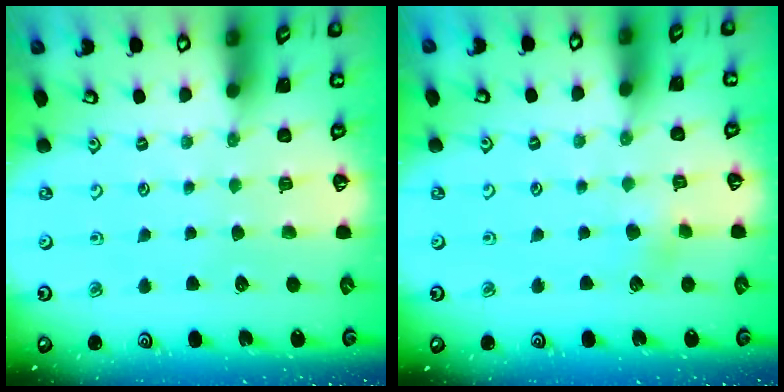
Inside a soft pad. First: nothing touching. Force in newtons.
{"total": 3.8, "press": 3.8, "slide": 0.7}